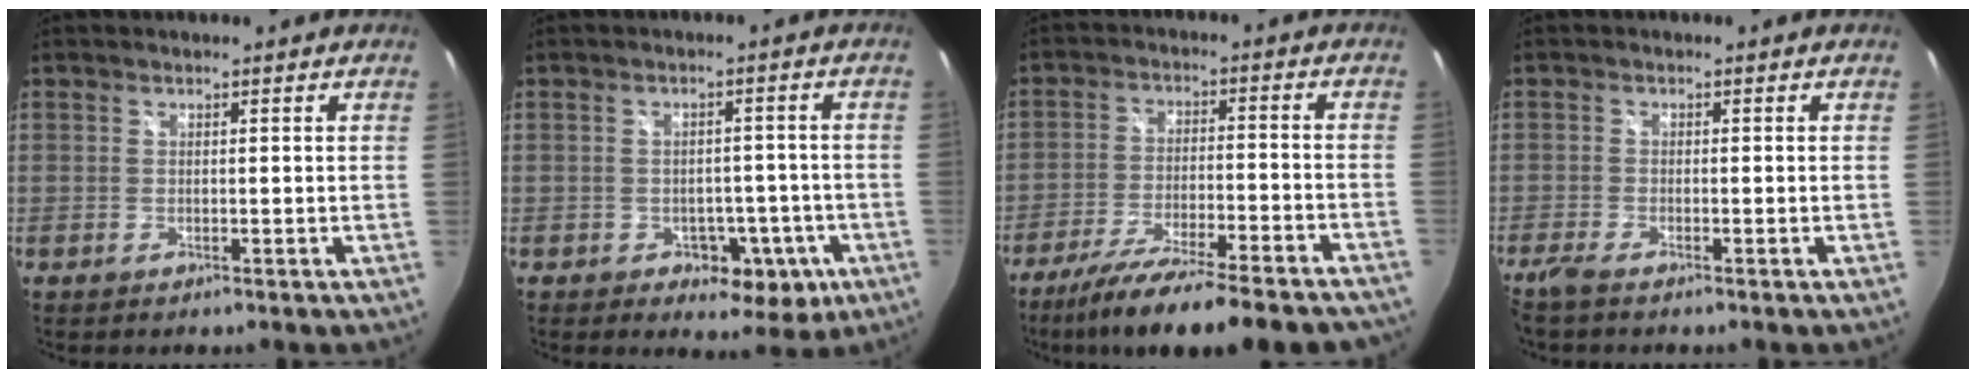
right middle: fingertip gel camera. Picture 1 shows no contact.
{"total": 7.4, "force": [-3.1, 5.4, 4.1], "torque": [-0.065, 0.006, -0.028]}
{"total": 22.1, "force": [-18.8, 3.0, 11.2], "torque": [-0.198, -0.048, -0.274]}
{"total": 2.6, "force": [-2.1, -0.1, 1.4], "torque": [-0.040, -0.009, -0.047]}